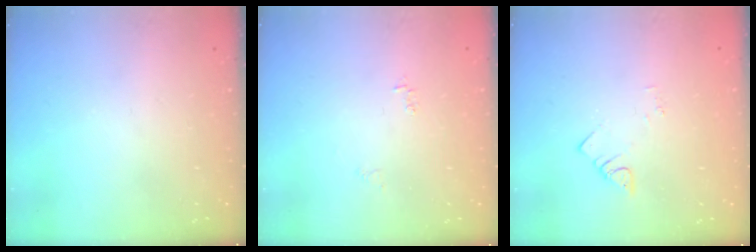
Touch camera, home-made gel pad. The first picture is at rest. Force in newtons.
{"total": 3.1, "press": 3.1, "slide": 0.5}
{"total": 2.1, "press": 2.0, "slide": 0.4}